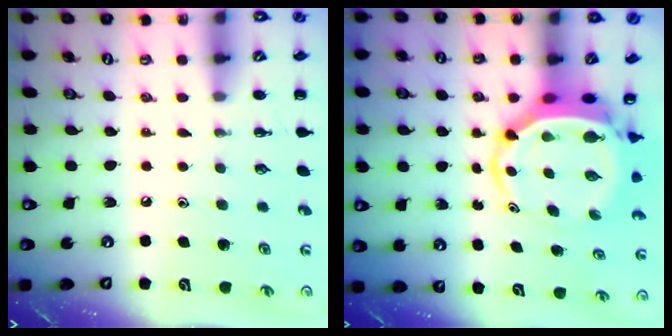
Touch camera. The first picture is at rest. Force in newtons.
{"total": 6.4, "press": 6.2, "slide": 1.8}